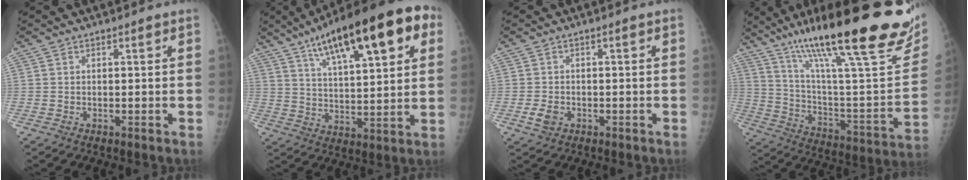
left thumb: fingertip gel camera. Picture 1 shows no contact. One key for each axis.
{"total": 24.0, "fx": 11.2, "fy": 7.7, "fz": 19.7, "tx": -0.278, "ty": 0.001, "tz": 0.172}
{"total": 2.8, "fx": -1.1, "fy": 2.0, "fz": 1.7, "tx": -0.031, "ty": 0.004, "tz": -0.018}
{"total": 34.7, "fx": 22.8, "fy": 6.4, "fz": 25.3, "tx": -0.344, "ty": -0.063, "tz": 0.353}